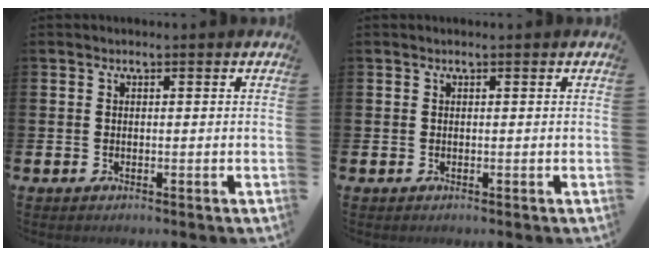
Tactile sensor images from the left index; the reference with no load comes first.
{"total": 0.0}